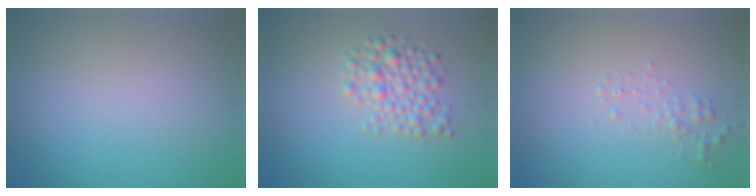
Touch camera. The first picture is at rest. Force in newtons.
{"total": 3.1, "press": 3.1, "slide": 0.1}
{"total": 1.1, "press": 1.1, "slide": 0.0}